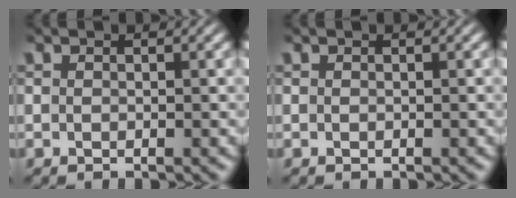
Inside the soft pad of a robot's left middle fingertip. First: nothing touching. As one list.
[{"total": 0.0}]